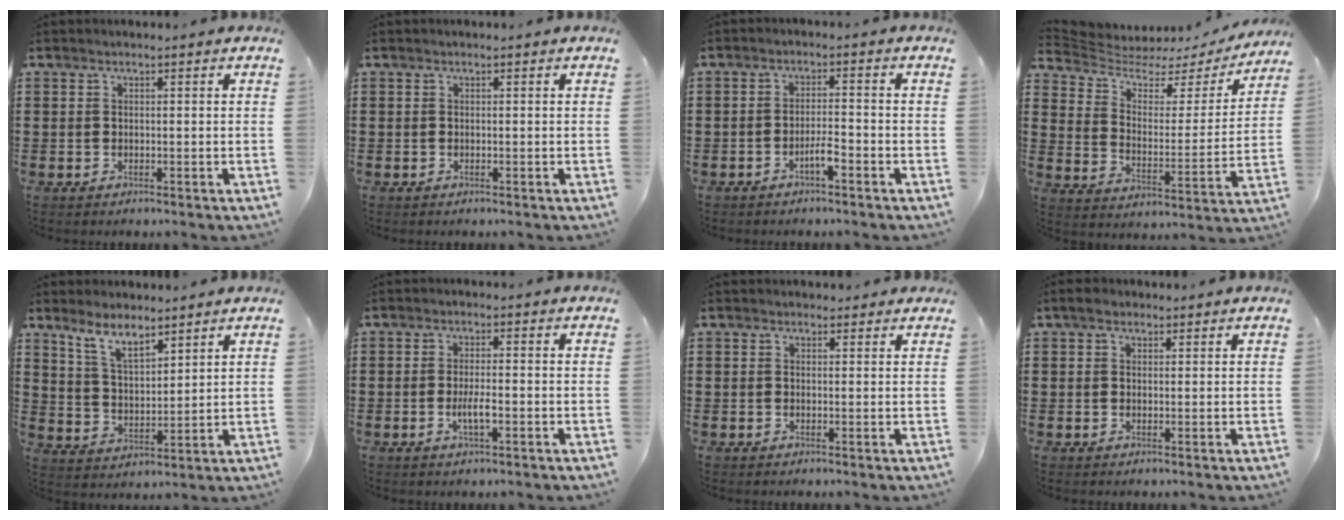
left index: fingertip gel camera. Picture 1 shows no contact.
{"total": 0.0}
{"total": 3.0, "force": [-1.8, 0.5, 2.4], "torque": [-0.042, 0.007, -0.034]}
{"total": 4.8, "force": [4.1, 2.0, 1.7], "torque": [-0.060, -0.026, 0.064]}
{"total": 6.9, "force": [5.6, 1.9, 3.4], "torque": [-0.084, -0.014, 0.104]}
{"total": 3.2, "force": [-0.9, 0.7, 3.0], "torque": [-0.059, -0.002, -0.017]}
{"total": 1.2, "force": [1.0, 0.7, 0.1], "torque": [0.003, 0.003, 0.017]}
{"total": 1.7, "force": [1.2, 1.0, 0.7], "torque": [-0.010, 0.004, 0.021]}